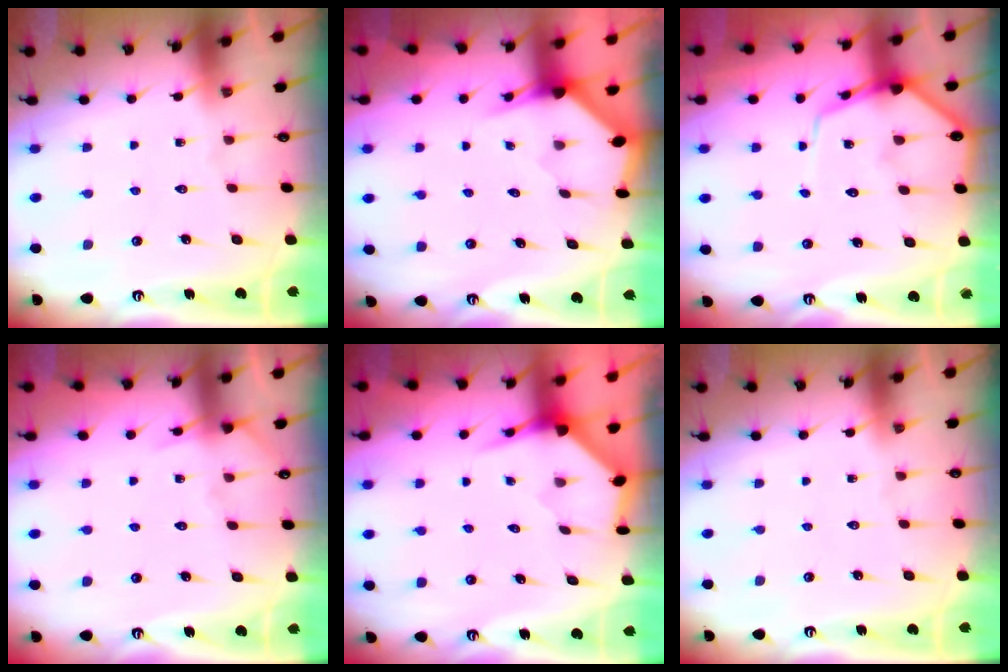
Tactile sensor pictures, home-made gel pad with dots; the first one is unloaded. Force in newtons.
{"total": 3.0, "press": 3.0, "slide": 0.2}
{"total": 8.7, "press": 8.7, "slide": 0.9}
{"total": 4.6, "press": 4.5, "slide": 0.6}
{"total": 3.9, "press": 3.9, "slide": 0.3}
{"total": 0.0}